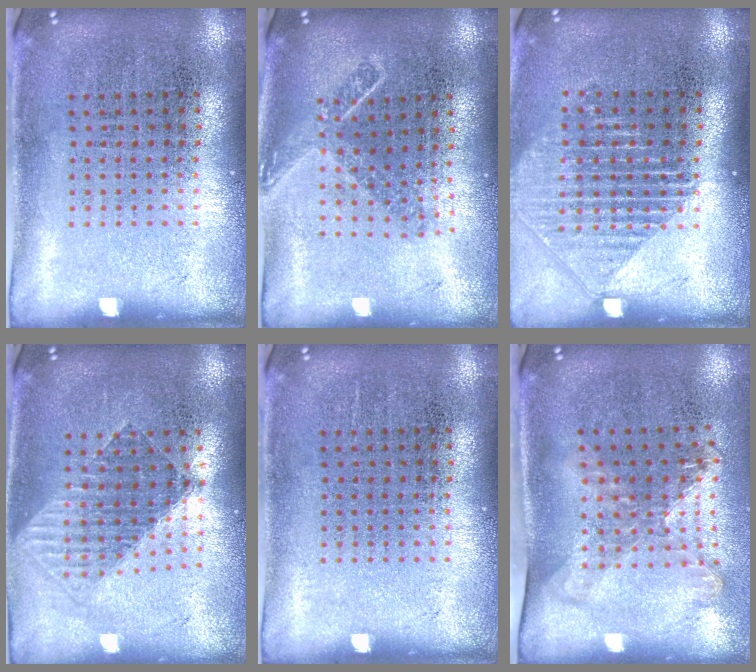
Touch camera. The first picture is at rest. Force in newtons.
{"total": 1.8, "press": 1.3, "slide": 1.2}
{"total": 1.5, "press": 1.4, "slide": 0.6}
{"total": 1.5, "press": 1.2, "slide": 0.8}
{"total": 0.0}
{"total": 1.7, "press": 1.3, "slide": 1.1}